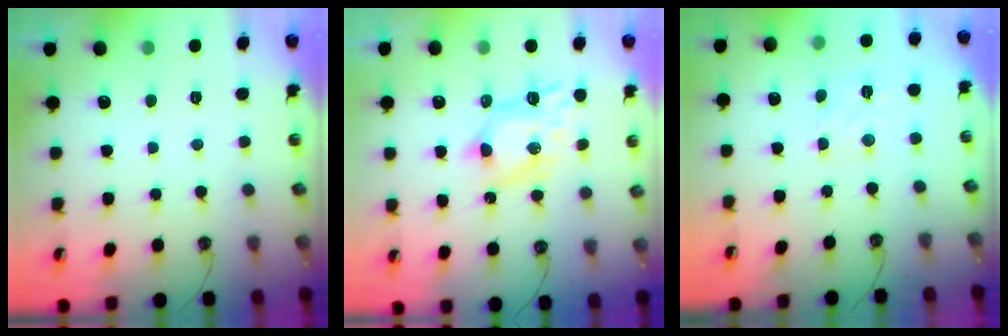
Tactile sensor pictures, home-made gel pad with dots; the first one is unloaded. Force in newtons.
{"total": 8.0, "press": 8.0, "slide": 0.6}
{"total": 2.9, "press": 2.9, "slide": 0.2}